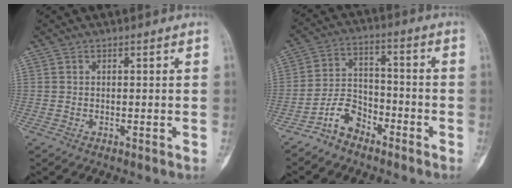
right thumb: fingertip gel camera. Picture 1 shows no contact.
{"total": 7.2, "force": [-5.1, 4.1, 2.8], "torque": [-0.040, 0.052, -0.105]}